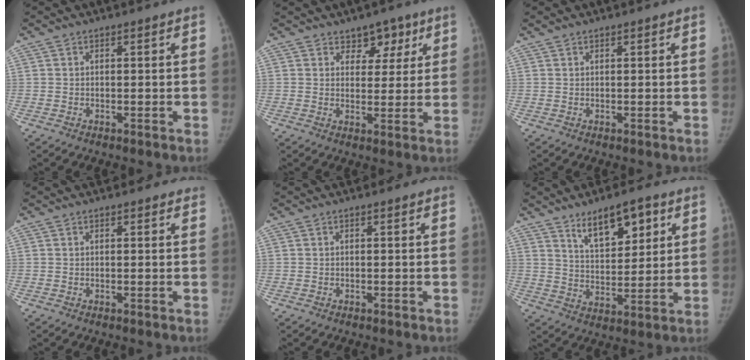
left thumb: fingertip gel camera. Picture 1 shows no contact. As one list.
[{"total": 5.4, "force": [3.4, 3.8, 1.8], "torque": [0.012, -0.017, 0.051]}, {"total": 0.8, "force": [0.7, 0.3, 0.2], "torque": [-0.008, 0.005, 0.015]}, {"total": 0.8, "force": [0.6, 0.4, 0.2], "torque": [0.000, -0.003, 0.006]}, {"total": 0.0}, {"total": 11.0, "force": [6.2, 5.0, 7.6], "torque": [-0.092, -0.038, 0.109]}]